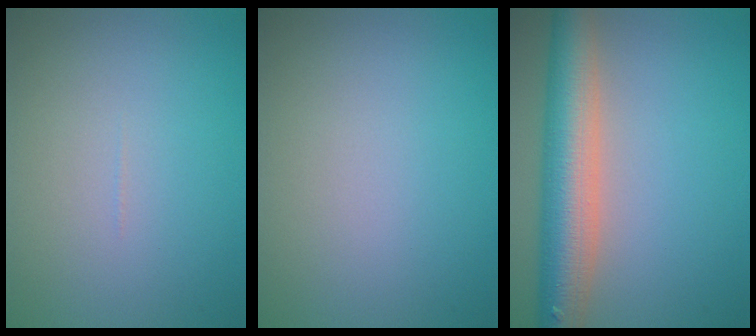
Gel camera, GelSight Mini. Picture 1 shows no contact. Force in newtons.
{"total": 0.0}
{"total": 7.9, "press": 7.9, "slide": 0.5}